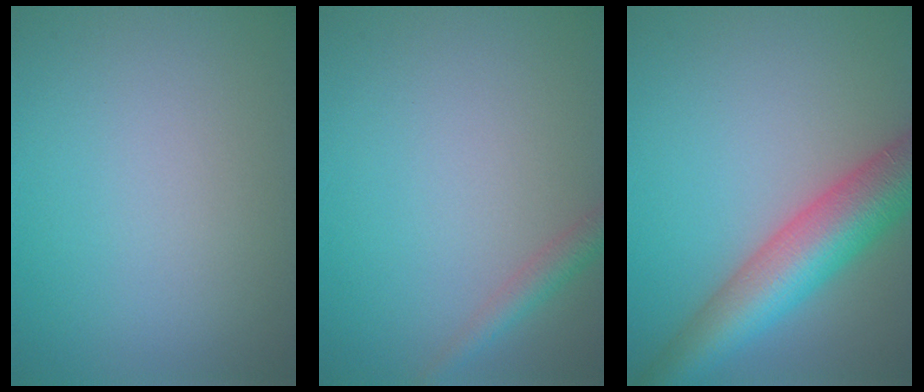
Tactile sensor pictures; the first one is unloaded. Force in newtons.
{"total": 2.0, "press": 2.0, "slide": 0.1}
{"total": 8.4, "press": 8.4, "slide": 0.4}